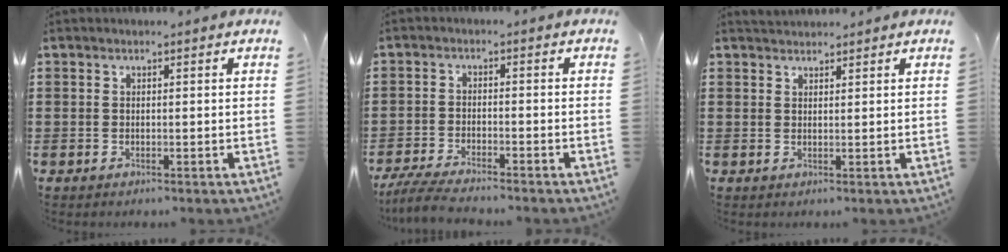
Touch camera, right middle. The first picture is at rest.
{"total": 4.6, "force": [-4.2, 0.3, 1.8], "torque": [-0.050, -0.013, -0.086]}
{"total": 1.7, "force": [1.6, 0.2, -0.1], "torque": [-0.003, 0.003, 0.033]}